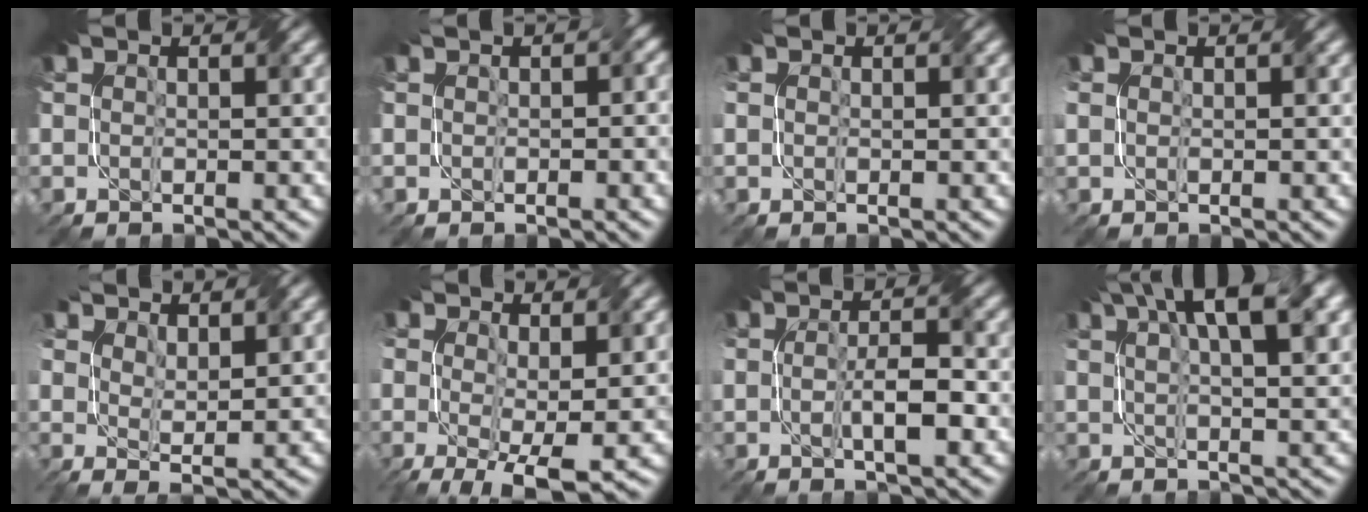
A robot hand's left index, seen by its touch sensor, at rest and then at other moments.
{"total": 2.2, "force": [0.0, 1.4, 1.7], "torque": [-0.005, 0.000, 0.001]}
{"total": 0.8, "force": [-0.1, 0.7, 0.3], "torque": [0.002, -0.004, -0.002]}
{"total": 1.8, "force": [0.0, 1.5, 1.0], "torque": [-0.021, -0.005, 0.002]}
{"total": 3.0, "force": [2.2, 0.7, 1.9], "torque": [-0.042, 0.002, 0.042]}
{"total": 6.5, "force": [-0.9, 2.5, 5.9], "torque": [-0.114, -0.013, -0.010]}
{"total": 3.3, "force": [-0.6, 0.7, 3.2], "torque": [-0.057, 0.004, -0.013]}
{"total": 7.6, "force": [3.7, 2.2, 6.3], "torque": [-0.091, 0.023, 0.057]}